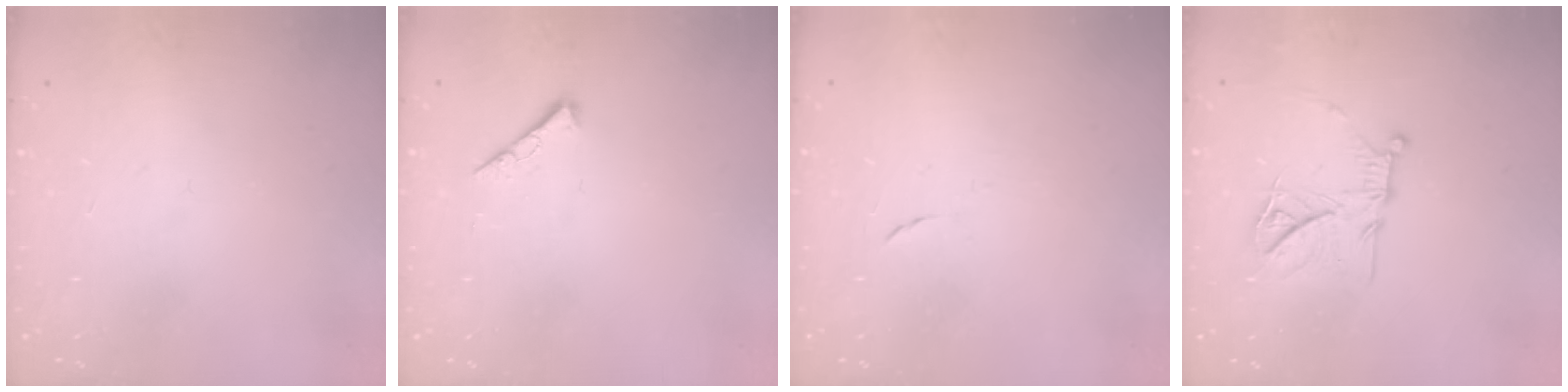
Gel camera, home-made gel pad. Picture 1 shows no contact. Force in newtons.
{"total": 4.3, "press": 4.3, "slide": 0.5}
{"total": 4.2, "press": 4.2, "slide": 0.5}
{"total": 14.9, "press": 14.8, "slide": 1.4}